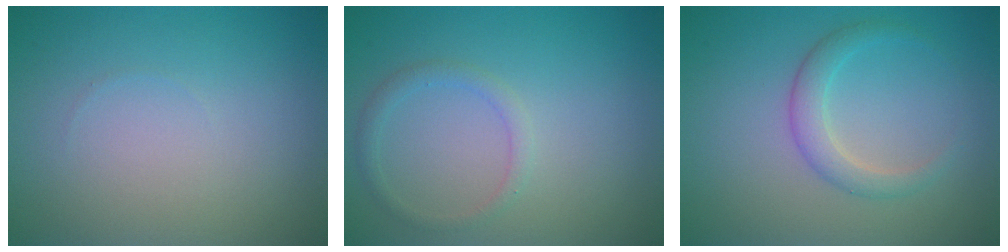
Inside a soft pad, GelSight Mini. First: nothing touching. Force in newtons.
{"total": 1.4, "press": 1.4, "slide": 0.1}
{"total": 2.3, "press": 2.3, "slide": 0.0}